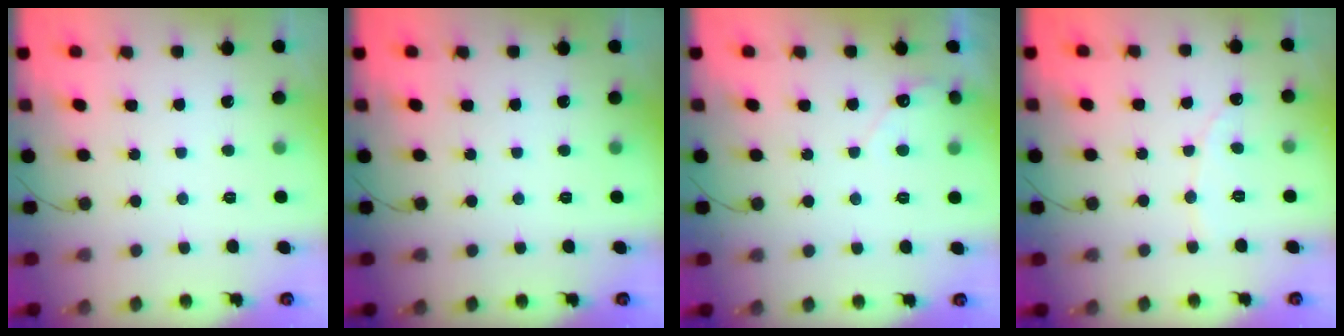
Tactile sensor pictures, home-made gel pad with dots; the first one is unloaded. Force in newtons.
{"total": 0.0}
{"total": 3.5, "press": 3.5, "slide": 0.2}
{"total": 1.9, "press": 1.9, "slide": 0.1}